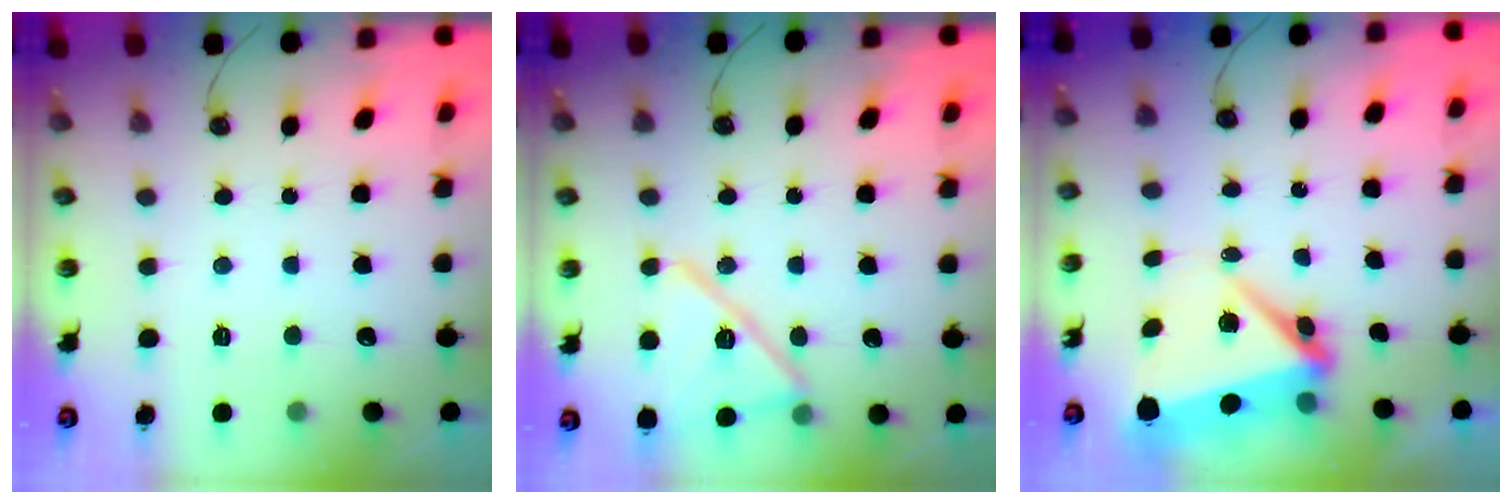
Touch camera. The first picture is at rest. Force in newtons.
{"total": 15.3, "press": 15.3, "slide": 0.3}
{"total": 7.8, "press": 7.5, "slide": 2.1}